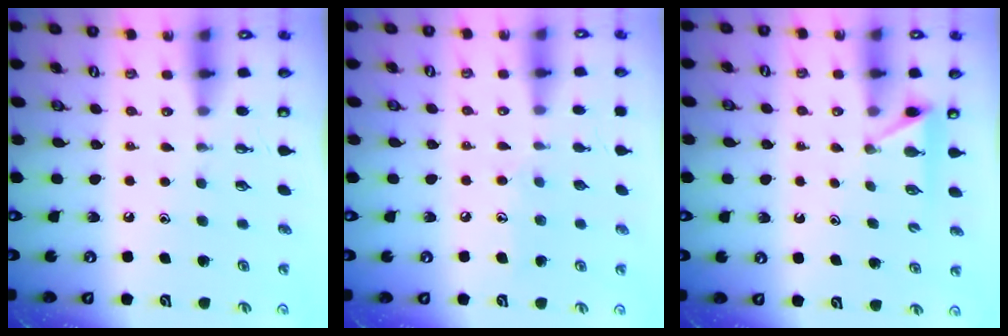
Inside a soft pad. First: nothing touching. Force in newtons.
{"total": 6.3, "press": 6.3, "slide": 0.5}
{"total": 3.0, "press": 2.9, "slide": 0.4}